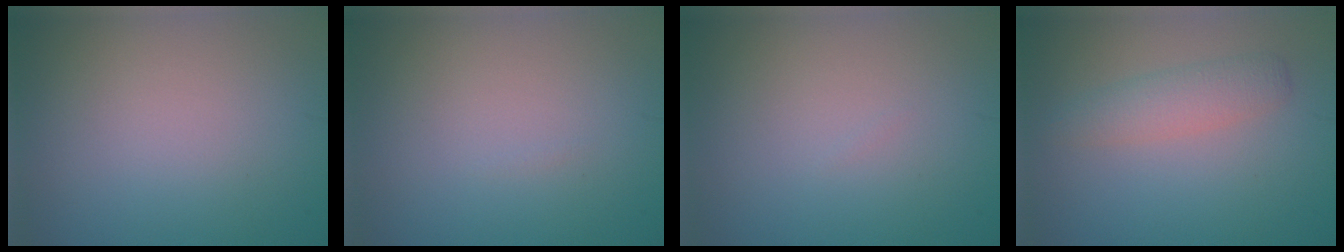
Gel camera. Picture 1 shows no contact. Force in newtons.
{"total": 0.0}
{"total": 0.0}
{"total": 2.6, "press": 2.6, "slide": 0.0}